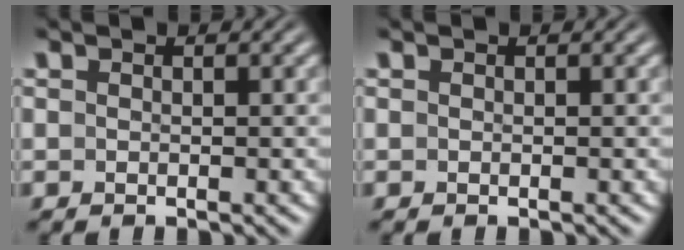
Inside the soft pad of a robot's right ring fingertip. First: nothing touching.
{"total": 0.0}